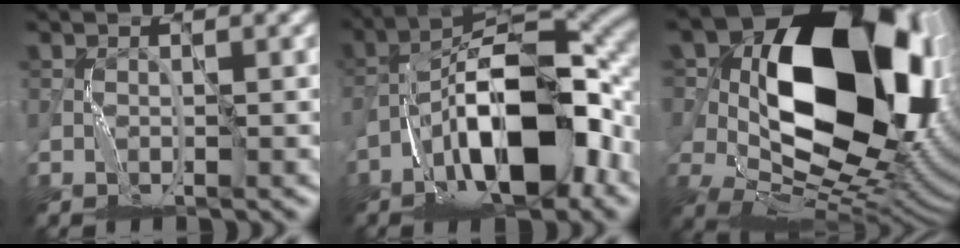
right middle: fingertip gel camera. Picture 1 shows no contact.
{"total": 12.7, "force": [-4.7, 4.8, 10.7], "torque": [-0.186, 0.015, -0.086]}
{"total": 21.0, "force": [3.7, 14.1, 15.1], "torque": [-0.259, -0.001, 0.100]}